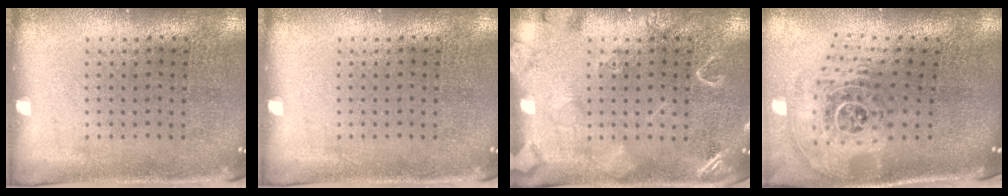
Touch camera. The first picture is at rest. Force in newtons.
{"total": 0.0}
{"total": 2.9, "press": 2.9, "slide": 0.4}
{"total": 2.5, "press": 1.8, "slide": 1.8}